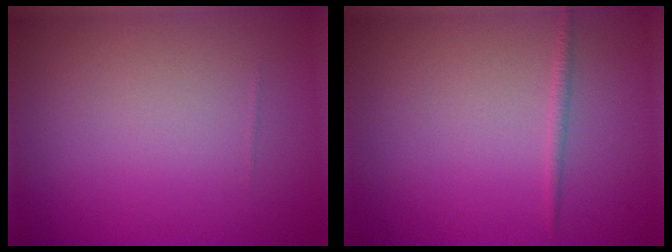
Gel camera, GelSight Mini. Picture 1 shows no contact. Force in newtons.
{"total": 0.8, "press": 0.8, "slide": 0.1}